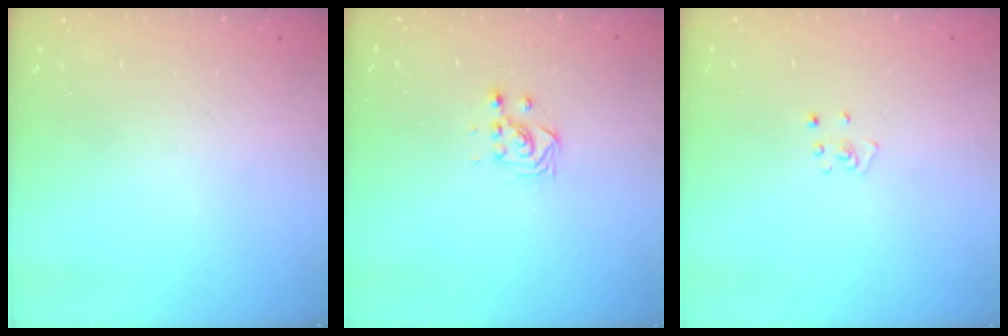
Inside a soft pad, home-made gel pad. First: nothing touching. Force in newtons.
{"total": 2.9, "press": 2.9, "slide": 0.4}
{"total": 3.2, "press": 3.2, "slide": 0.4}